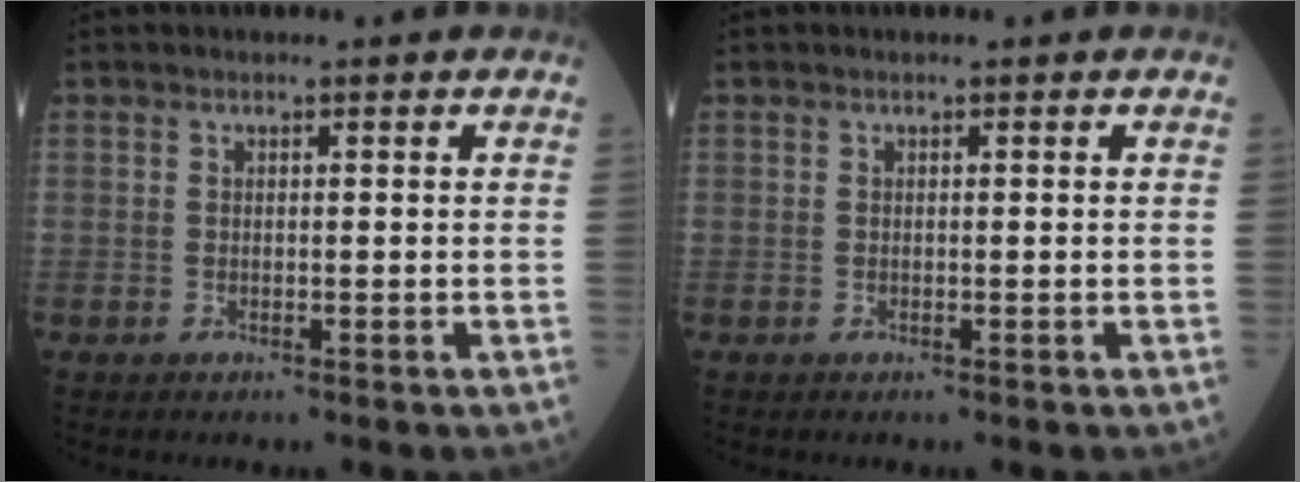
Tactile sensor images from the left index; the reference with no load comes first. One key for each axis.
{"total": 0.0}